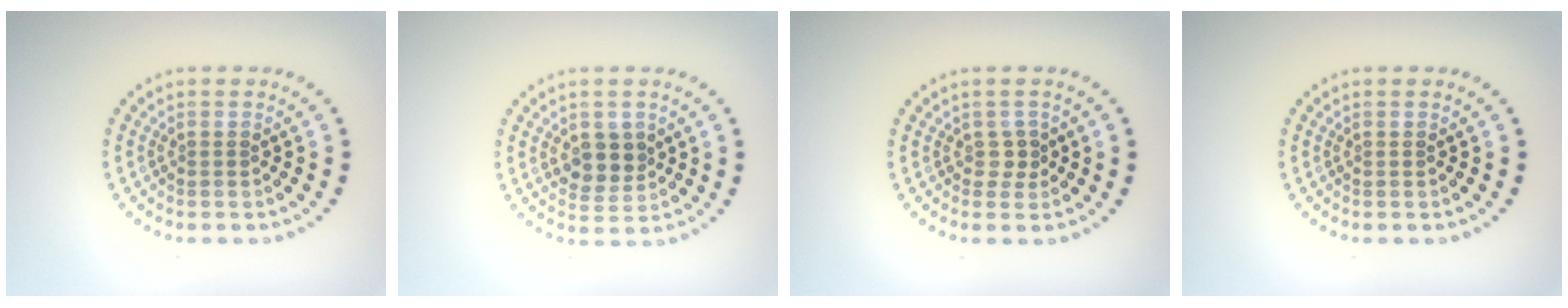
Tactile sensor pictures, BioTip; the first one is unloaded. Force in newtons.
{"total": 3.0, "press": 2.8, "slide": 1.0}
{"total": 1.2, "press": 1.0, "slide": 0.6}
{"total": 0.0}